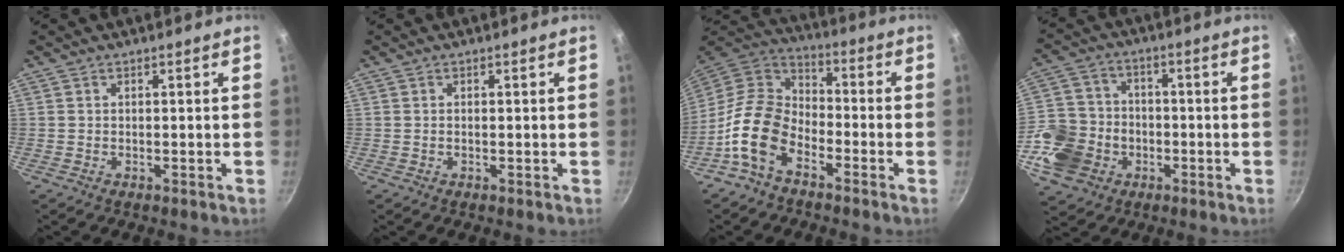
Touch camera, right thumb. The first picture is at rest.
{"total": 0.0}
{"total": 12.9, "force": [-6.6, 8.0, 7.7], "torque": [-0.129, 0.059, -0.150]}
{"total": 14.4, "force": [-4.7, 11.8, 6.8], "torque": [-0.122, 0.034, -0.088]}